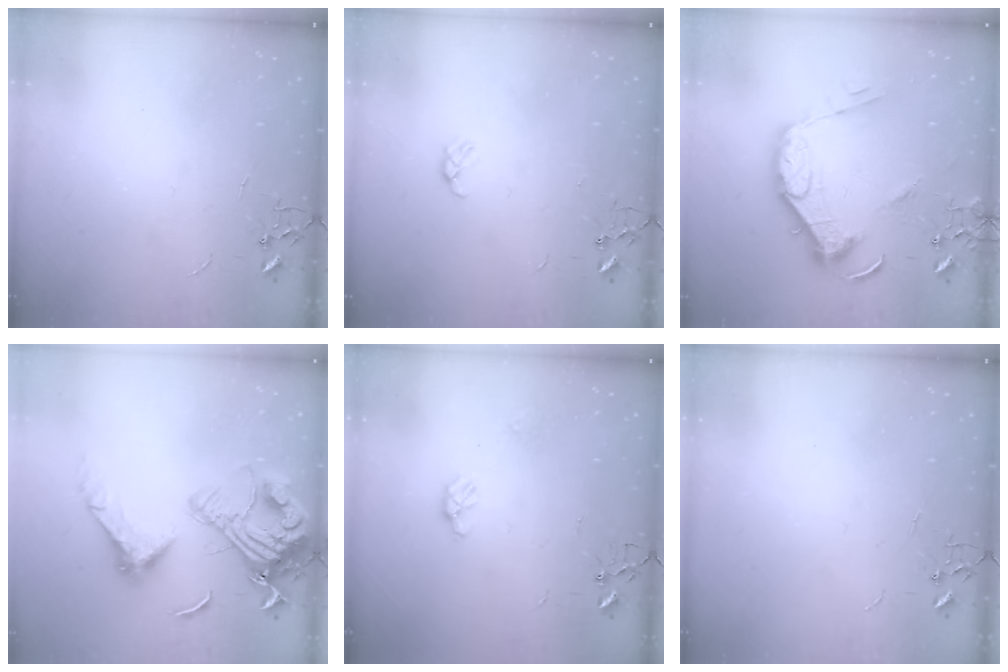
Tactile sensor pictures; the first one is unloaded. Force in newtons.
{"total": 3.7, "press": 3.7, "slide": 0.6}
{"total": 18.1, "press": 18.0, "slide": 1.8}
{"total": 21.7, "press": 21.5, "slide": 2.5}
{"total": 4.1, "press": 4.0, "slide": 0.3}
{"total": 0.0}